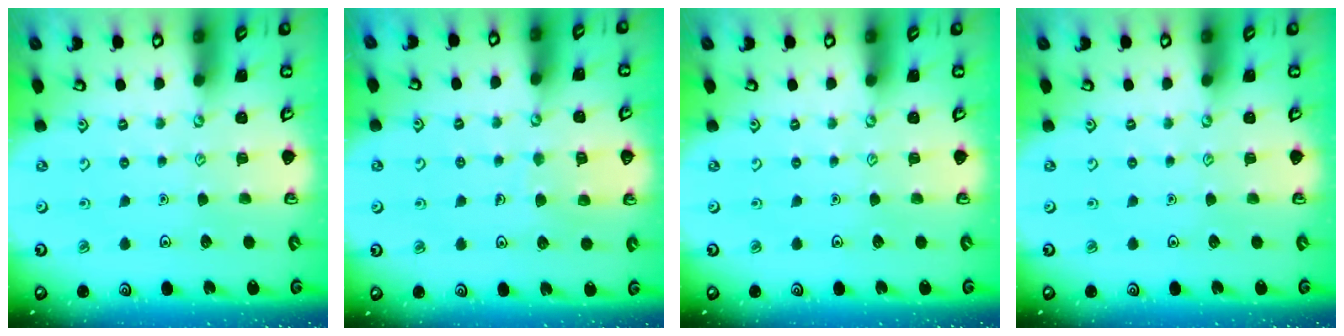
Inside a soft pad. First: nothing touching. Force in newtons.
{"total": 6.8, "press": 6.7, "slide": 0.5}
{"total": 0.0}
{"total": 0.0}